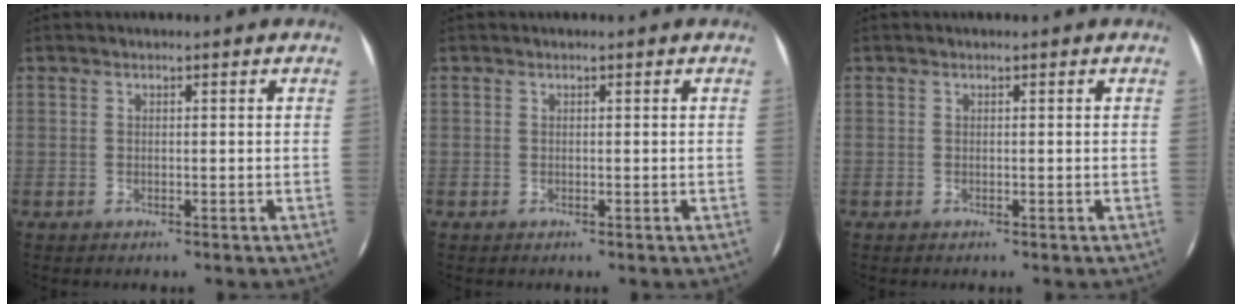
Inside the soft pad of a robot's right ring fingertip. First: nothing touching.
{"total": 0.0}
{"total": 0.0}